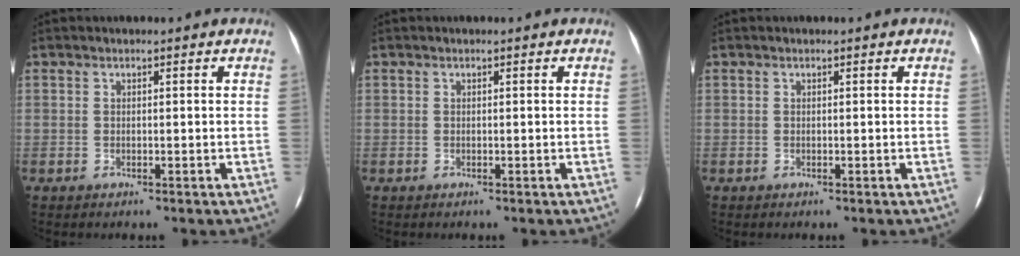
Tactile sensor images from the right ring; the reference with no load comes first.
{"total": 0.0}
{"total": 0.0}